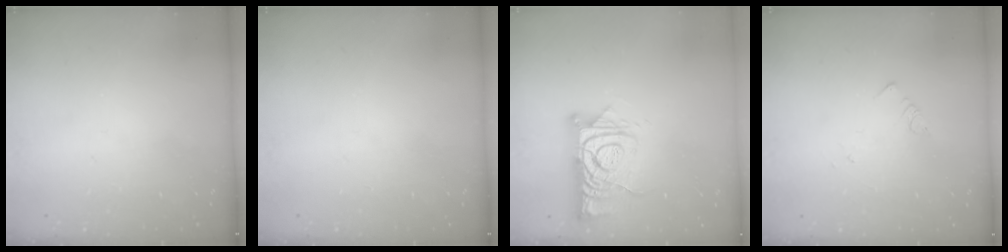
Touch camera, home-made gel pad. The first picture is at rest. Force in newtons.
{"total": 0.0}
{"total": 13.3, "press": 13.3, "slide": 1.1}
{"total": 1.9, "press": 1.9, "slide": 0.2}